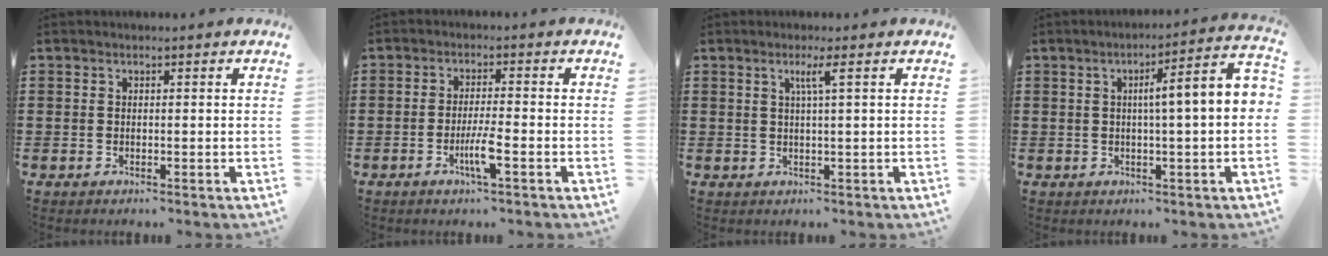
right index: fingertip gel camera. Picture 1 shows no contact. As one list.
[{"total": 4.4, "force": [-2.0, 0.2, 3.9], "torque": [-0.072, -0.009, -0.035]}, {"total": 2.3, "force": [0.7, -0.3, 2.2], "torque": [-0.043, -0.004, 0.009]}, {"total": 5.3, "force": [0.0, -0.2, 5.3], "torque": [-0.083, -0.016, -0.013]}]